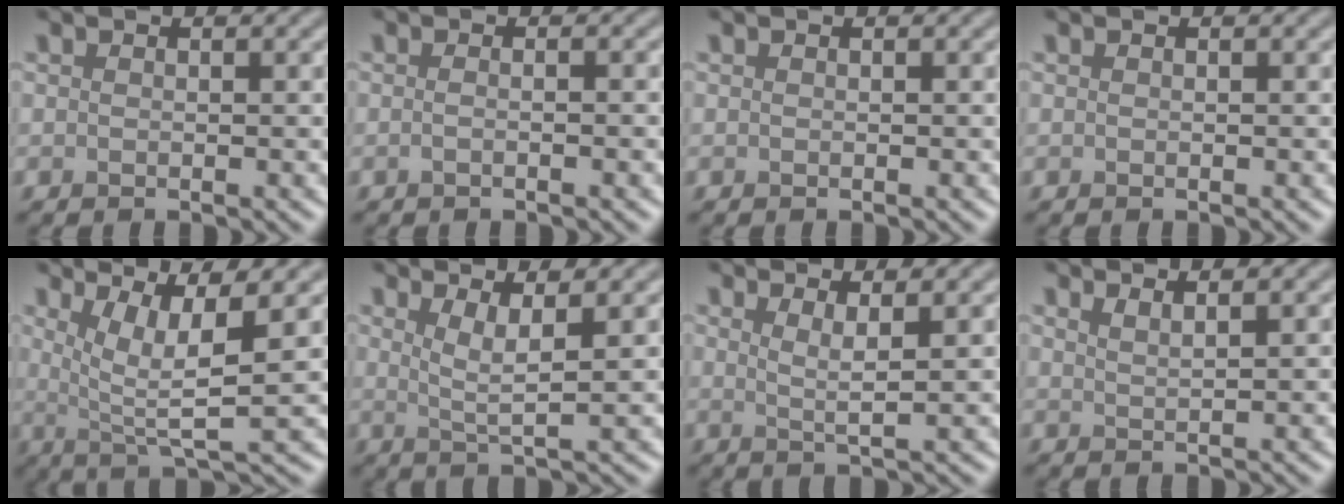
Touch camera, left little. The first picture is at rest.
{"total": 1.4, "force": [-0.1, 0.6, 1.3], "torque": [-0.007, -0.011, -0.013]}
{"total": 0.0}
{"total": 0.0}
{"total": 5.9, "force": [1.6, 1.3, 5.6], "torque": [-0.088, -0.006, 0.030]}
{"total": 3.0, "force": [1.3, 0.5, 2.6], "torque": [-0.044, -0.007, 0.025]}
{"total": 2.3, "force": [1.1, 0.5, 2.0], "torque": [-0.030, -0.005, 0.016]}
{"total": 1.6, "force": [1.3, 0.5, 0.9], "torque": [-0.004, 0.002, 0.013]}